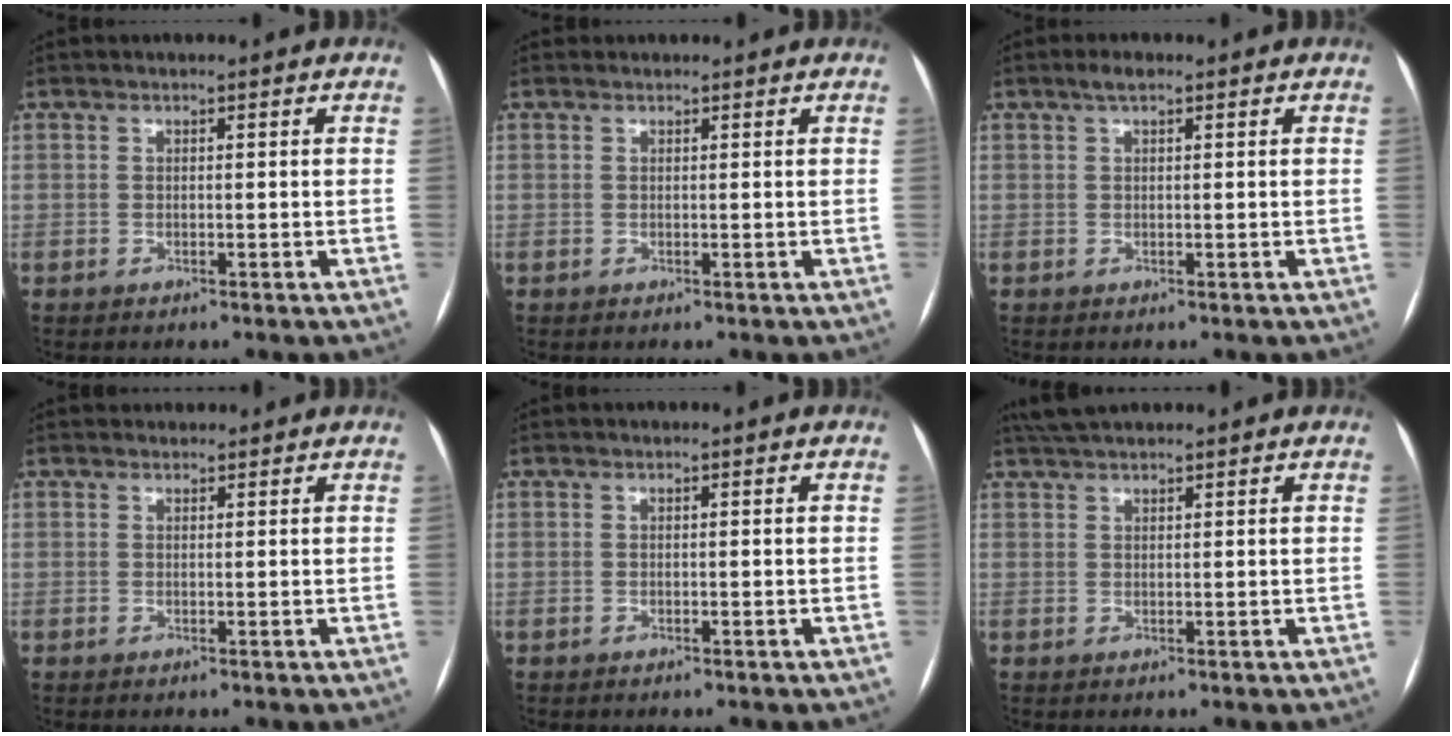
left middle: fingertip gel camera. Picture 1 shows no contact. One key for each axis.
{"total": 0.8, "fx": 0.7, "fy": 0.3, "fz": -0.1, "tx": -0.003, "ty": 0.011, "tz": 0.010}
{"total": 1.7, "fx": 1.1, "fy": 0.4, "fz": 1.2, "tx": -0.025, "ty": 0.011, "tz": 0.019}
{"total": 1.7, "fx": 1.6, "fy": 0.7, "fz": 0.0, "tx": 0.002, "ty": 0.017, "tz": 0.022}
{"total": 0.0}
{"total": 5.3, "fx": 4.6, "fy": 1.0, "fz": 2.5, "tx": -0.043, "ty": 0.037, "tz": 0.084}